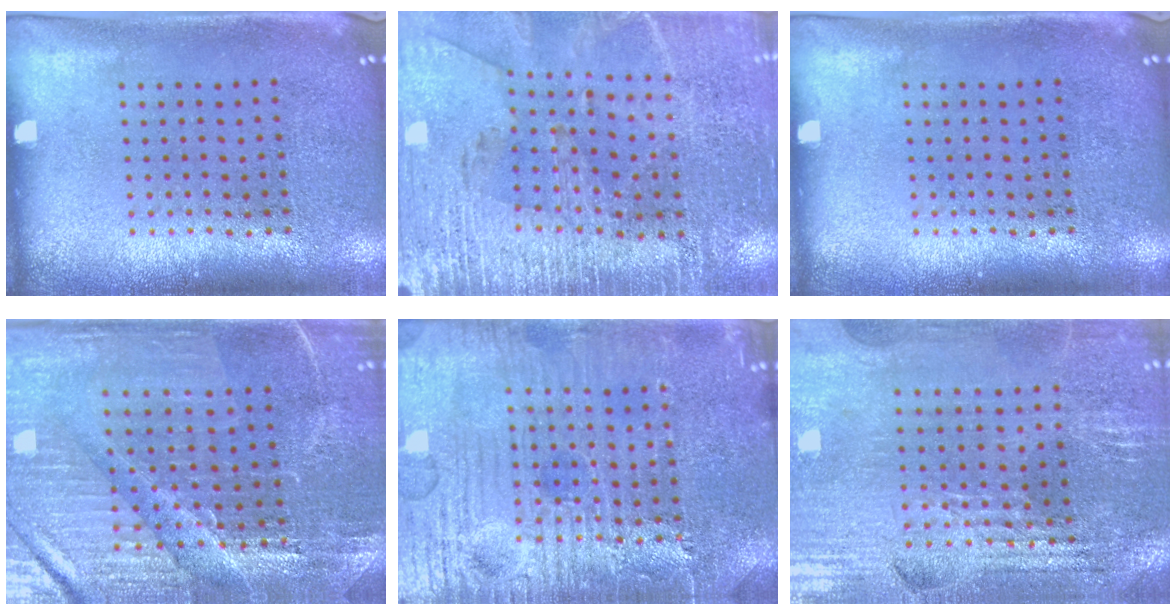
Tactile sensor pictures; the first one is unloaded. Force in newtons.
{"total": 2.9, "press": 2.8, "slide": 0.8}
{"total": 0.0}
{"total": 3.5, "press": 3.5, "slide": 0.6}
{"total": 6.8, "press": 6.7, "slide": 0.7}
{"total": 2.8, "press": 2.8, "slide": 0.5}